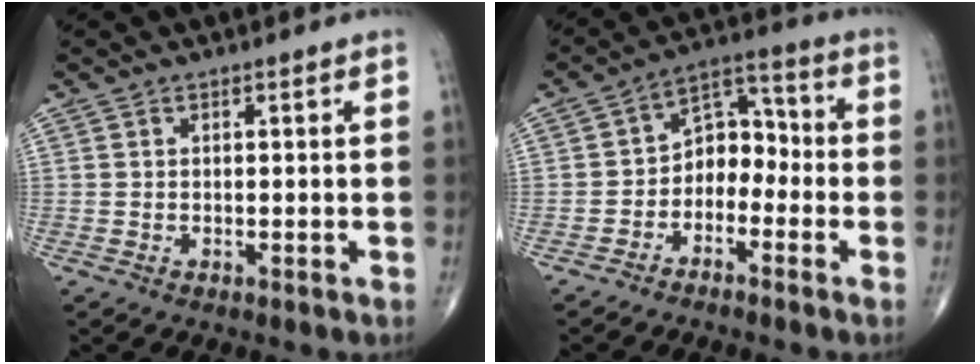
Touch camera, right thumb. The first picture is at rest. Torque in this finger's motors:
{"motor_torque": [-0.03, 0.12, 0.12, -0.05, 0.03]}